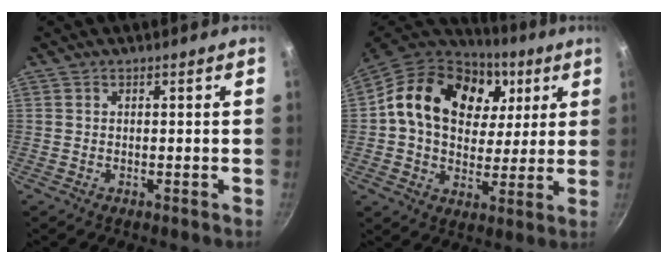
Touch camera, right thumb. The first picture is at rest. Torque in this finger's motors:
{"motor_torque": [-0.23, 2.20, 0.36, -0.16, 0.22]}